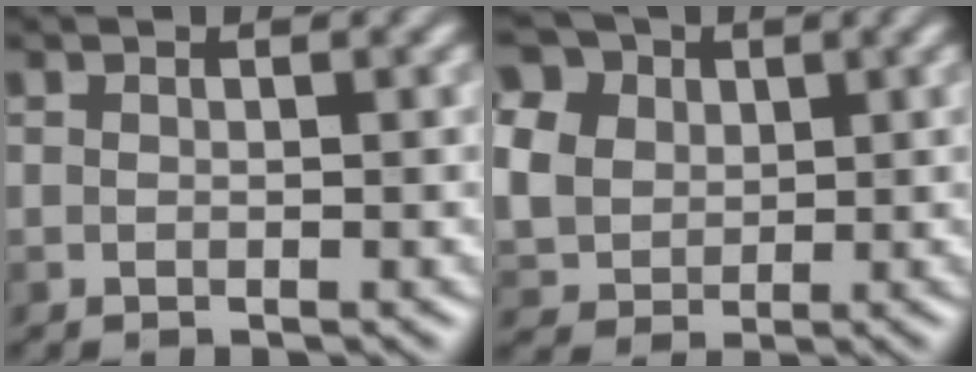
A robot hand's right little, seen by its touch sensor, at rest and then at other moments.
{"total": 12.0, "force": [4.8, 9.3, 5.9], "torque": [-0.152, 0.028, 0.085]}